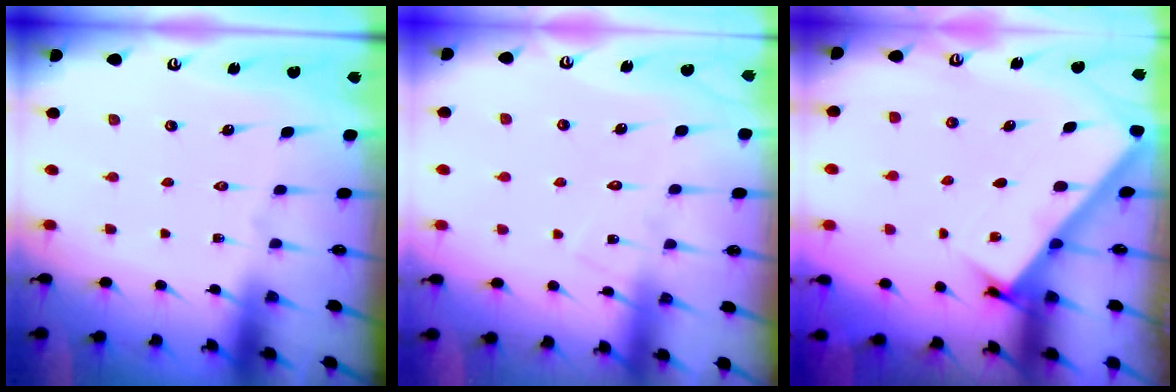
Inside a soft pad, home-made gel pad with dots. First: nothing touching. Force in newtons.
{"total": 6.4, "press": 6.4, "slide": 0.5}
{"total": 2.9, "press": 2.9, "slide": 0.2}